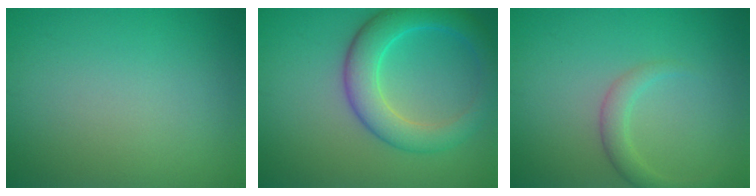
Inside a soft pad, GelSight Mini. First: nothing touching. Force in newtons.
{"total": 5.7, "press": 5.7, "slide": 0.2}
{"total": 2.0, "press": 2.0, "slide": 0.0}